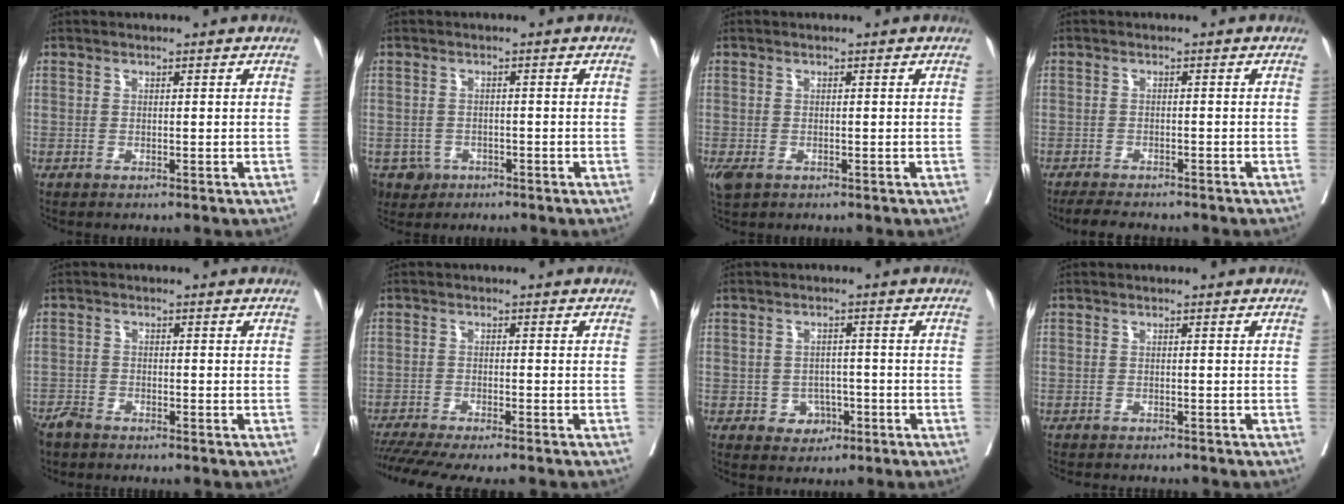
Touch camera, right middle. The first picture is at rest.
{"total": 4.4, "force": [-2.6, 3.4, 0.9], "torque": [-0.014, 0.002, -0.040]}
{"total": 3.3, "force": [-1.6, 2.0, 2.0], "torque": [-0.048, -0.011, -0.024]}
{"total": 4.9, "force": [-4.4, 1.1, 2.1], "torque": [-0.034, -0.011, -0.066]}
{"total": 3.4, "force": [-3.1, 1.1, 0.9], "torque": [-0.018, -0.005, -0.059]}
{"total": 11.2, "force": [-9.7, 0.4, 5.5], "torque": [-0.075, -0.014, -0.147]}
{"total": 3.3, "force": [-1.2, 2.8, 1.3], "torque": [-0.012, 0.007, -0.010]}
{"total": 5.2, "force": [-4.8, 0.9, 1.8], "torque": [-0.023, -0.007, -0.065]}